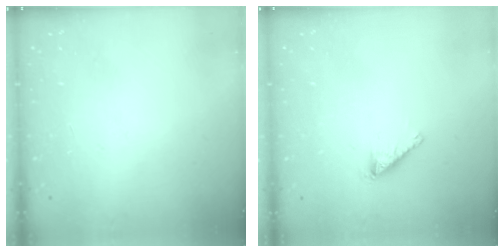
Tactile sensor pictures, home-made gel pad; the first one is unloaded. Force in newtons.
{"total": 1.7, "press": 1.7, "slide": 0.2}